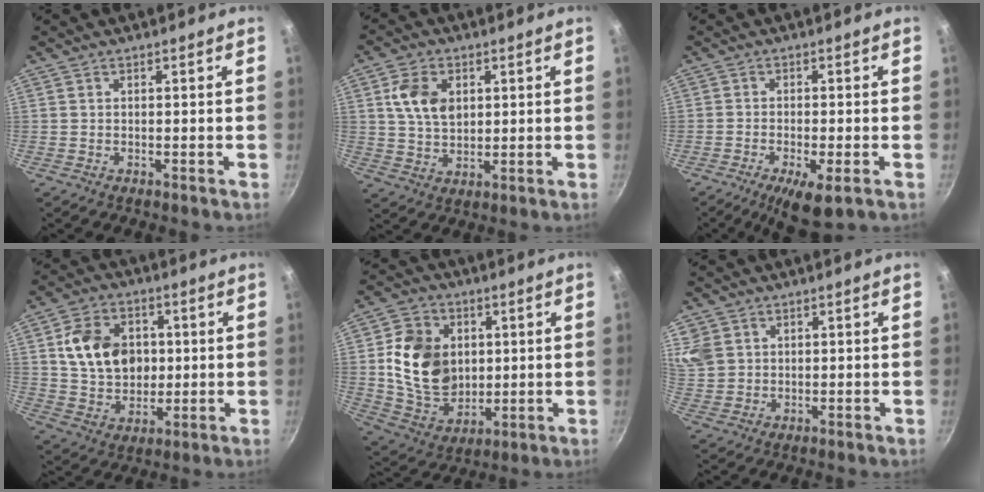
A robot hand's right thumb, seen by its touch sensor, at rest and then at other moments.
{"total": 8.4, "force": [2.3, 5.9, 5.6], "torque": [-0.089, -0.007, 0.043]}
{"total": 7.7, "force": [-3.6, 2.3, 6.4], "torque": [-0.113, 0.005, -0.055]}
{"total": 13.9, "force": [2.2, 10.7, 8.5], "torque": [-0.124, 0.000, 0.041]}
{"total": 16.2, "force": [2.2, 12.7, 9.8], "torque": [-0.147, -0.005, 0.049]}
{"total": 9.0, "force": [3.4, 7.4, 3.8], "torque": [-0.075, 0.002, 0.079]}